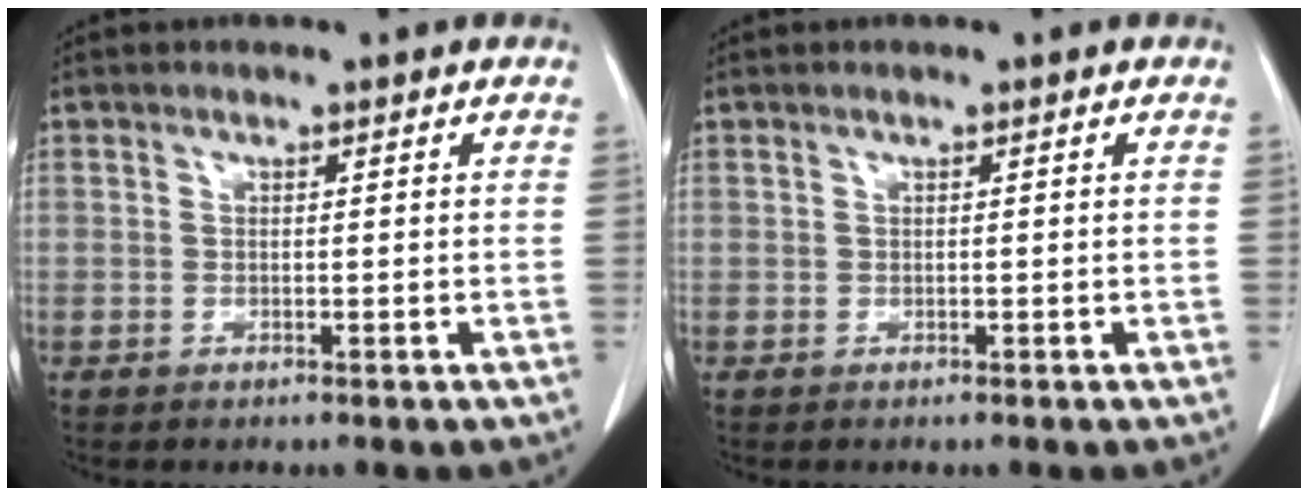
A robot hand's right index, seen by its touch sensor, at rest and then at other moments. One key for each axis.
{"total": 0.0}